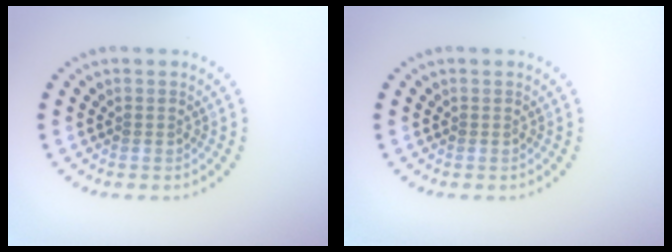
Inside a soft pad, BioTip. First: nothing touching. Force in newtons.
{"total": 0.0}